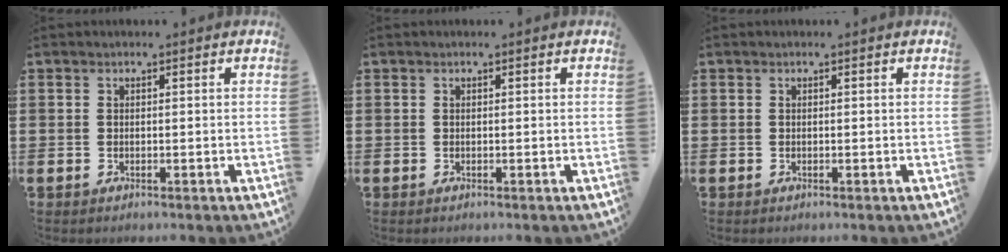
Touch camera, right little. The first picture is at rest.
{"total": 0.0}
{"total": 0.0}